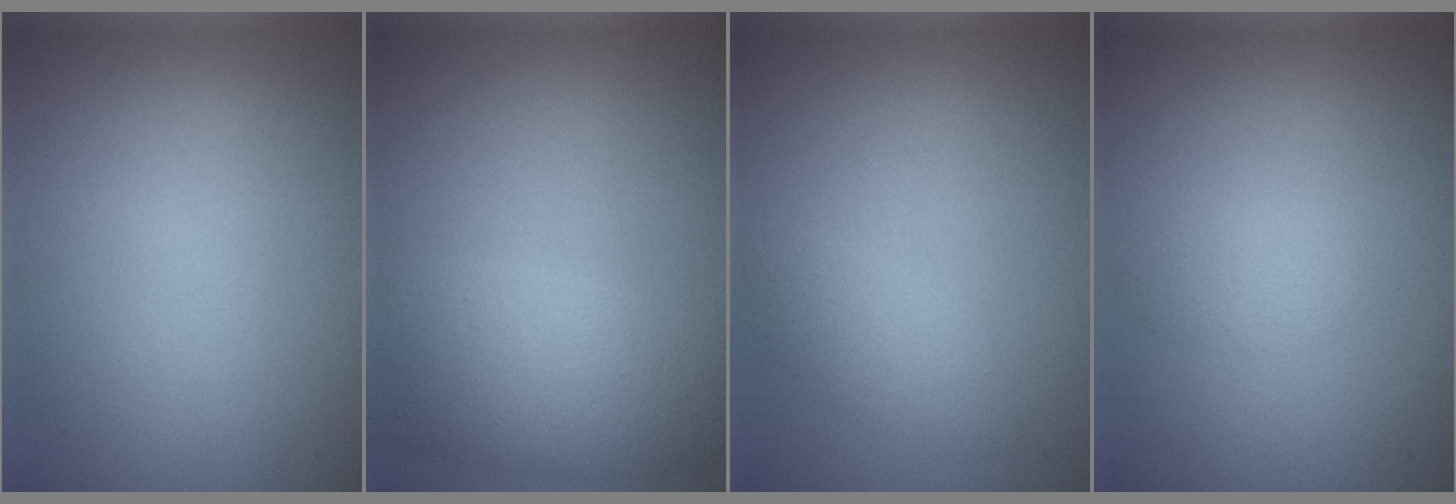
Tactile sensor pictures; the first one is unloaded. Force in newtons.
{"total": 5.2, "press": 5.2, "slide": 0.3}
{"total": 1.8, "press": 1.8, "slide": 0.1}
{"total": 1.2, "press": 1.2, "slide": 0.0}